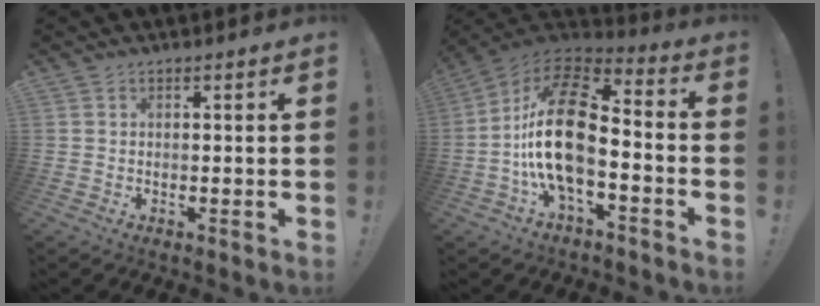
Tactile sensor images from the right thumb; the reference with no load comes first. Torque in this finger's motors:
{"motor_torque": [2.36, 2.65, 0.35, -0.09, 0.25]}